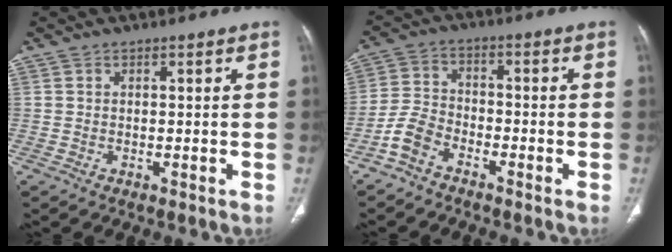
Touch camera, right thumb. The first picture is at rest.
{"total": 5.5, "force": [-4.0, 2.9, 2.4], "torque": [-0.051, 0.024, -0.087]}